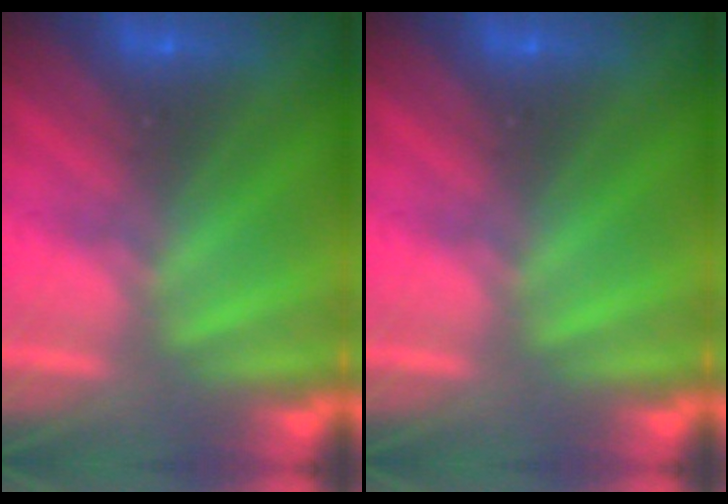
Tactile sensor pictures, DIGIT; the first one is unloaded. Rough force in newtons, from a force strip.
{"total": 0.0}